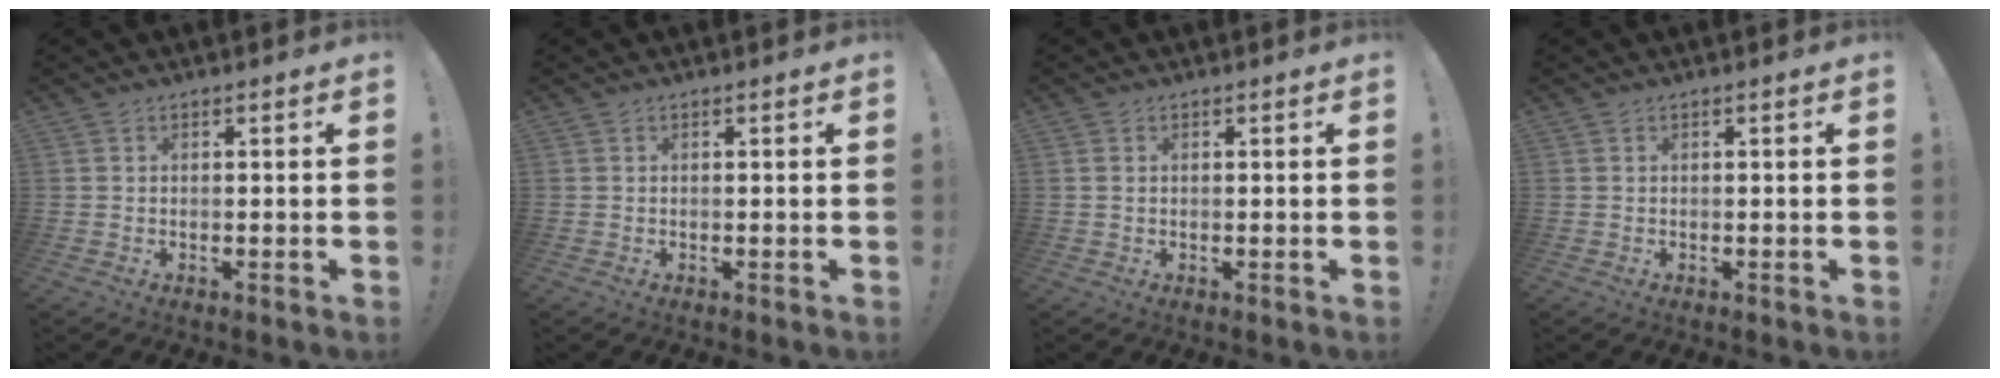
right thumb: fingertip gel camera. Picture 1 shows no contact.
{"total": 0.0}
{"total": 0.7, "force": [0.2, 0.6, 0.3], "torque": [-0.007, 0.003, 0.004]}
{"total": 0.0}